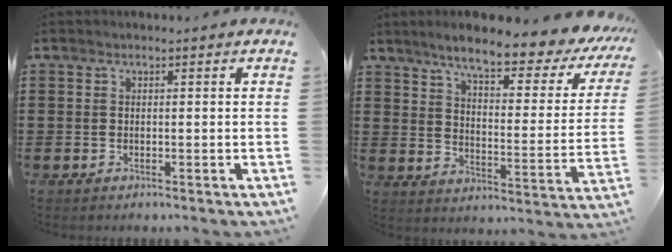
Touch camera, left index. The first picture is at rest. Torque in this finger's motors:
{"motor_torque": [2.14, 0.00, 0.49, 0.21]}